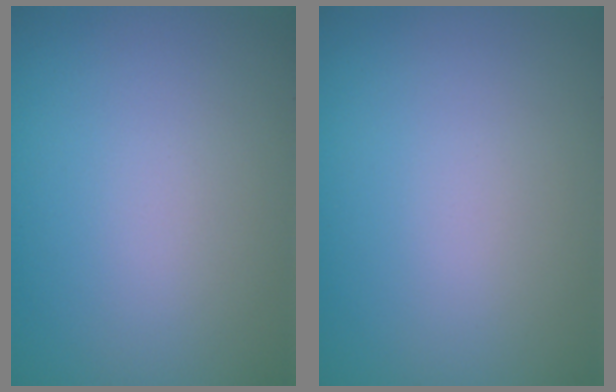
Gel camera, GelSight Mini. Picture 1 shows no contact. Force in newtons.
{"total": 0.0}